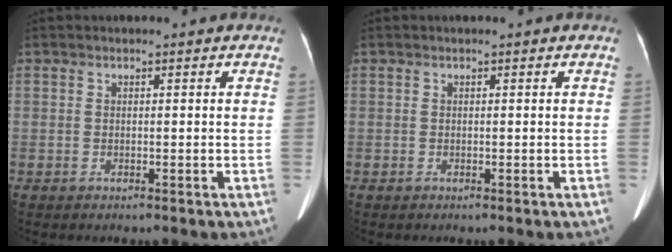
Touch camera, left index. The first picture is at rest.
{"total": 0.0}